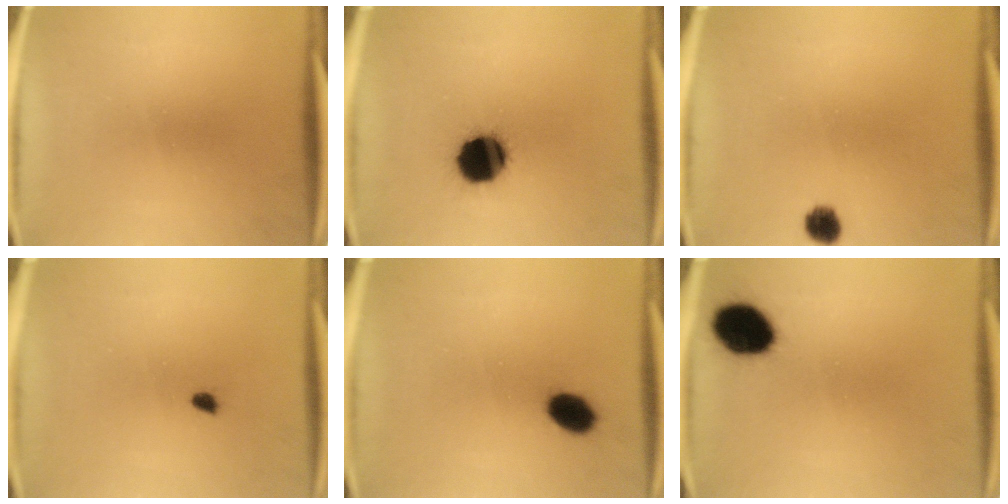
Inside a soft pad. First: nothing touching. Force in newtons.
{"total": 14.4}
{"total": 3.3}
{"total": 1.4}
{"total": 5.7}
{"total": 12.0}